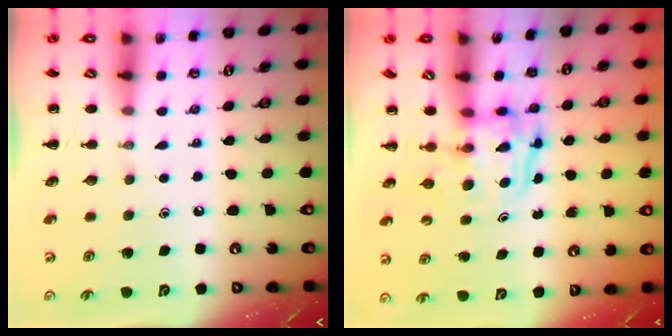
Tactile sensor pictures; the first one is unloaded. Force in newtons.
{"total": 3.8, "press": 3.8, "slide": 0.4}